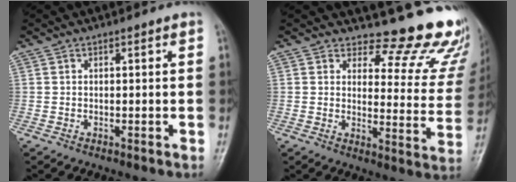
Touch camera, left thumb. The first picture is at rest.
{"total": 15.5, "force": [14.4, 4.9, 3.2], "torque": [0.014, -0.151, 0.148]}